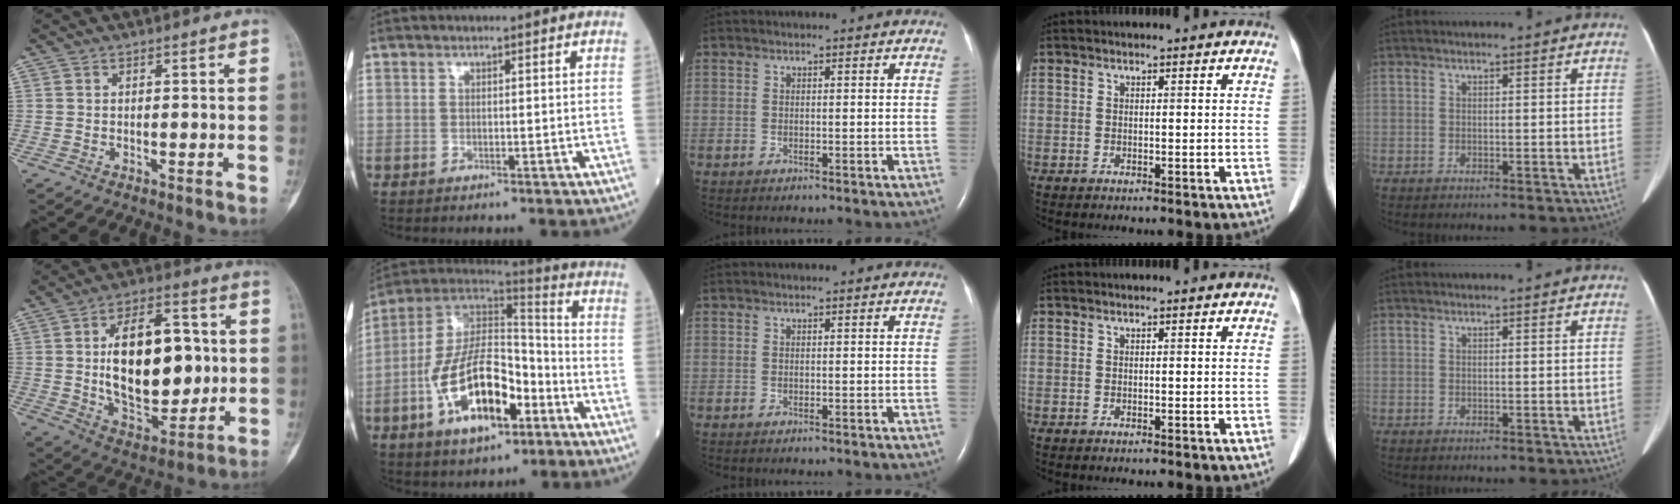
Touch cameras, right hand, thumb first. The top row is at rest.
{"thumb": {"total": 21.0, "force": [1.6, 11.9, 17.2], "torque": [-0.232, -0.004, 0.035]}, "index": {"total": 17.9, "force": [-6.7, 7.8, 14.6], "torque": [-0.276, 0.013, -0.114]}}